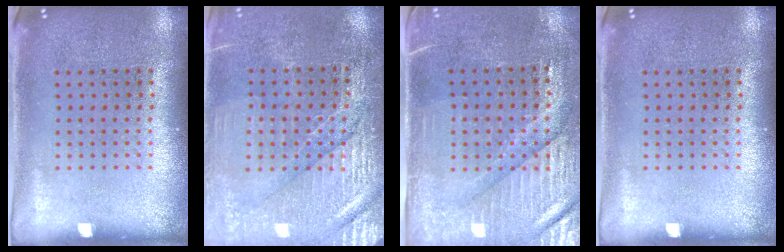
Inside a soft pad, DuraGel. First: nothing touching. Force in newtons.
{"total": 3.0, "press": 2.9, "slide": 0.9}
{"total": 3.5, "press": 3.1, "slide": 1.5}
{"total": 0.0}